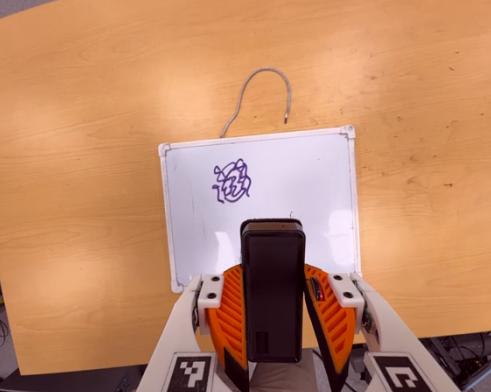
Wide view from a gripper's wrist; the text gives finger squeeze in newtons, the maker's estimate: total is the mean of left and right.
{"total": 5.1, "left": 4.1, "right": 6.0}